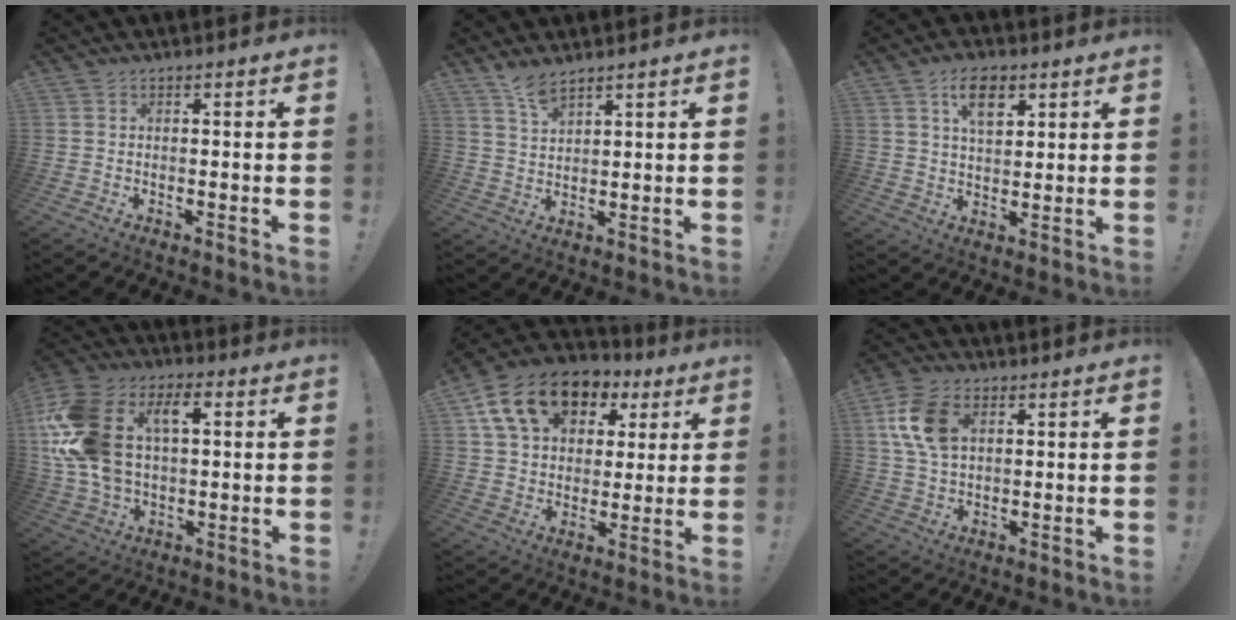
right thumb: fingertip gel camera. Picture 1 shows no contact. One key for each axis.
{"total": 5.2, "fx": 4.2, "fy": 1.1, "fz": 2.7, "tx": -0.054, "ty": -0.027, "tz": 0.077}
{"total": 8.7, "fx": 4.6, "fy": 4.8, "fz": 5.7, "tx": -0.085, "ty": -0.006, "tz": 0.080}
{"total": 21.0, "fx": 4.7, "fy": 13.7, "fz": 15.1, "tx": -0.314, "ty": -0.001, "tz": 0.083}
{"total": 17.2, "fx": 8.0, "fy": 12.0, "fz": 9.4, "tx": -0.157, "ty": -0.024, "tz": 0.151}
{"total": 12.3, "fx": 3.8, "fy": 8.1, "fz": 8.4, "tx": -0.170, "ty": 0.008, "tz": 0.077}